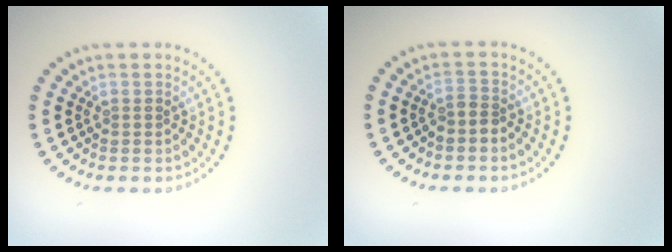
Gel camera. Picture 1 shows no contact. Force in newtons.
{"total": 1.1, "press": 0.7, "slide": 0.8}